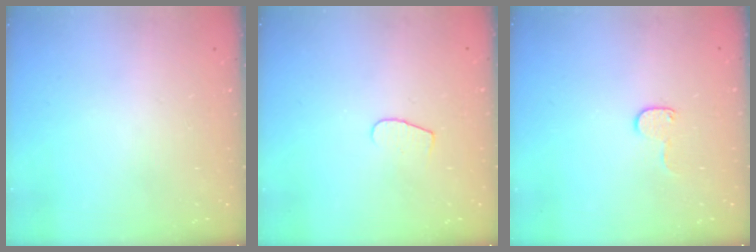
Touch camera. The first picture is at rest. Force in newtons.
{"total": 4.6, "press": 4.5, "slide": 0.4}
{"total": 5.6, "press": 5.5, "slide": 0.5}